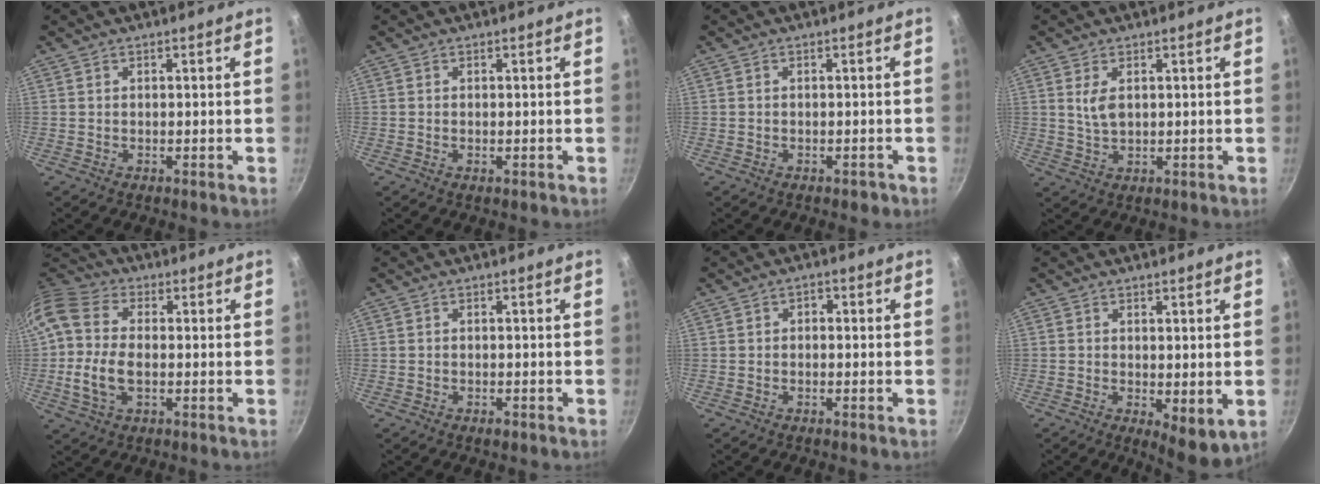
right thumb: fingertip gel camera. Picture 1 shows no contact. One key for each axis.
{"total": 0.8, "fx": -0.2, "fy": 0.4, "fz": 0.6, "tx": -0.010, "ty": 0.001, "tz": -0.003}
{"total": 1.3, "fx": -0.8, "fy": 0.8, "fz": 0.6, "tx": -0.003, "ty": 0.013, "tz": -0.002}
{"total": 3.9, "fx": 1.1, "fy": 2.2, "fz": 3.1, "tx": -0.053, "ty": -0.008, "tz": 0.024}
{"total": 12.3, "fx": -0.8, "fy": 7.6, "fz": 9.7, "tx": -0.191, "ty": 0.018, "tz": -0.030}
{"total": 1.2, "fx": -0.8, "fy": 0.6, "fz": 0.7, "tx": -0.016, "ty": 0.005, "tz": -0.011}
{"total": 1.4, "fx": -0.4, "fy": 1.1, "fz": 0.8, "tx": -0.013, "ty": 0.007, "tz": -0.008}
{"total": 6.1, "fx": -0.6, "fy": 2.5, "fz": 5.6, "tx": -0.069, "ty": -0.018, "tz": -0.002}